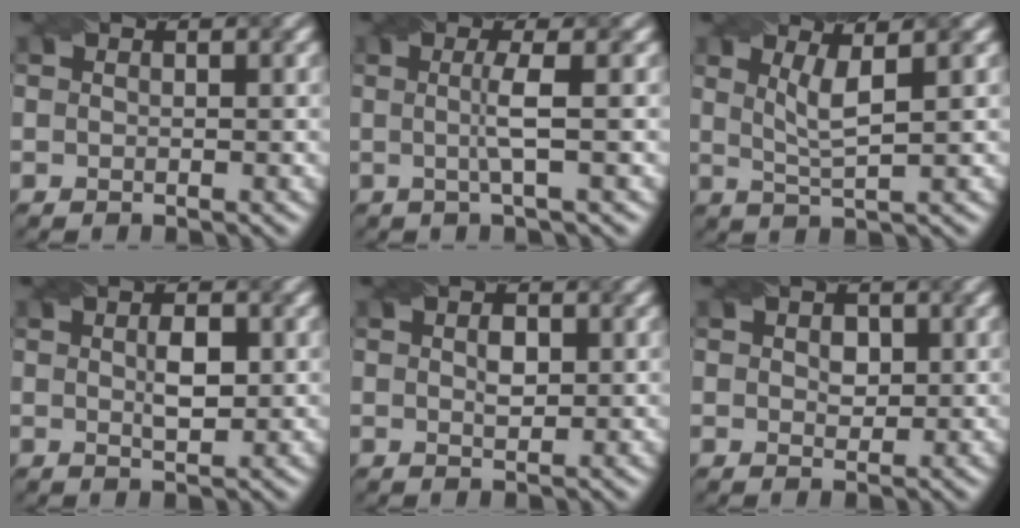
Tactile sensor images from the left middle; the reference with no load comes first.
{"total": 2.6, "force": [-0.1, 0.3, 2.6], "torque": [-0.053, -0.002, -0.006]}
{"total": 3.1, "force": [1.1, 0.6, 2.8], "torque": [-0.055, -0.001, 0.024]}
{"total": 2.4, "force": [0.4, 1.0, 2.2], "torque": [-0.043, 0.001, 0.009]}
{"total": 1.6, "force": [0.3, 0.9, 1.3], "torque": [-0.025, 0.001, 0.007]}
{"total": 1.8, "force": [0.5, 1.3, 1.1], "torque": [-0.016, -0.004, 0.009]}